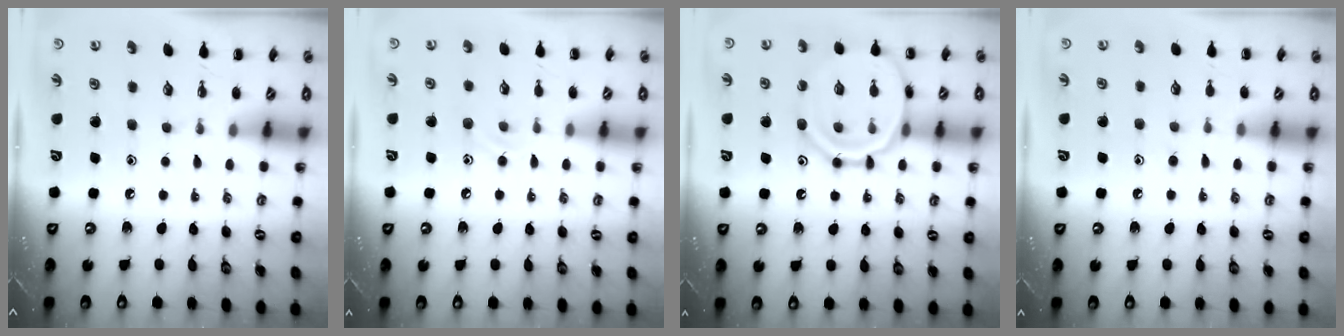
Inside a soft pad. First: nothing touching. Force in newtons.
{"total": 8.9, "press": 8.7, "slide": 1.7}
{"total": 15.9, "press": 15.7, "slide": 1.9}
{"total": 6.3, "press": 6.0, "slide": 1.9}